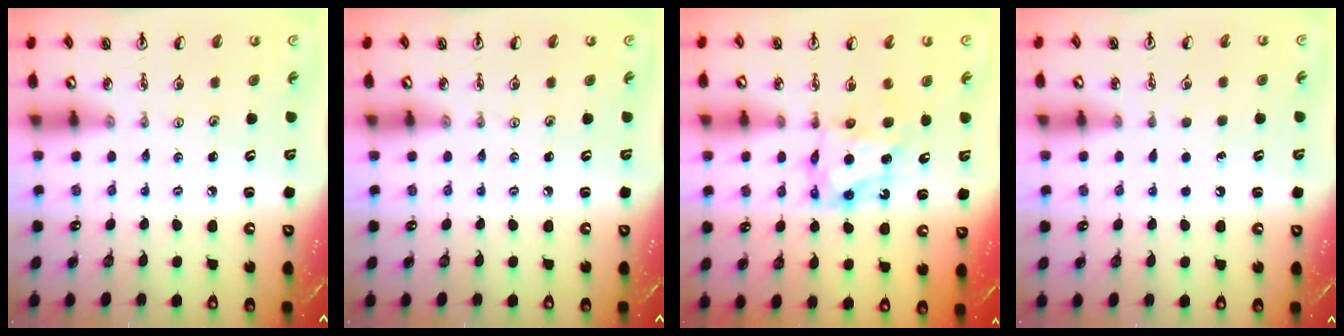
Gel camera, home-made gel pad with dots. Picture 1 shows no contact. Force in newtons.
{"total": 0.0}
{"total": 6.5, "press": 6.5, "slide": 0.2}
{"total": 1.4, "press": 1.4, "slide": 0.1}